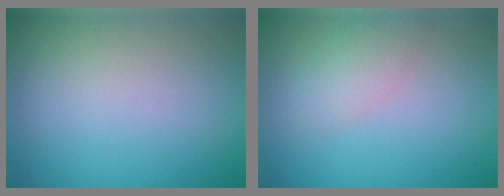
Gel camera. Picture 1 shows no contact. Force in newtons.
{"total": 2.4, "press": 2.4, "slide": 0.2}